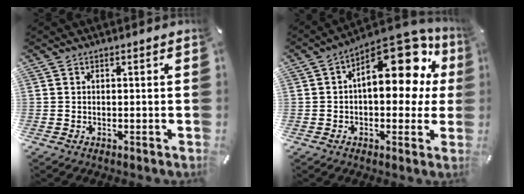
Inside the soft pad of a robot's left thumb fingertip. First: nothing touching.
{"total": 19.8, "force": [7.0, 10.5, 15.3], "torque": [-0.186, -0.060, 0.116]}